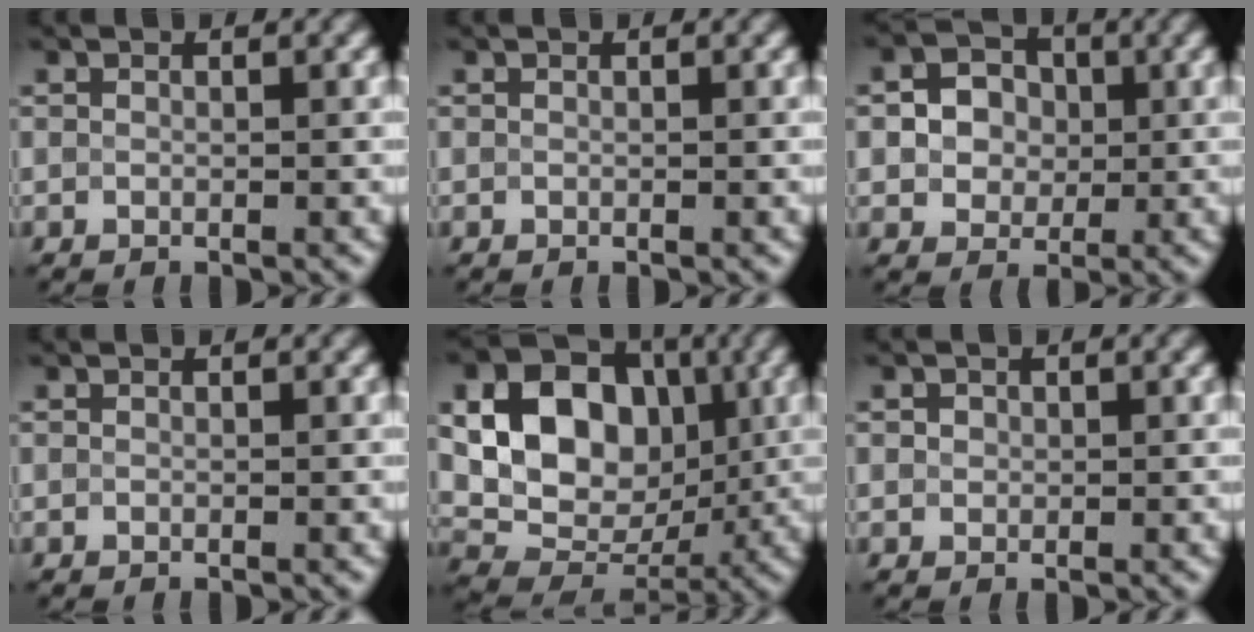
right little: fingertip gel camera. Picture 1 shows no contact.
{"total": 0.0}
{"total": 3.8, "force": [0.2, 3.2, 2.0], "torque": [-0.033, 0.005, -0.010]}
{"total": 0.0}
{"total": 15.5, "force": [2.9, 12.1, 9.2], "torque": [-0.184, 0.047, 0.052]}
{"total": 0.9, "force": [0.3, 0.8, 0.4], "torque": [-0.004, 0.006, 0.000]}